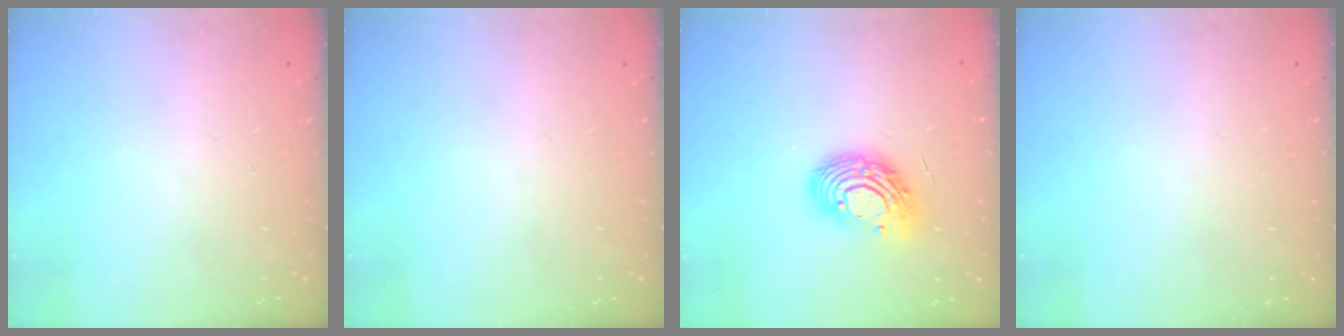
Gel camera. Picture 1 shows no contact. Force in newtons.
{"total": 0.0}
{"total": 12.1, "press": 12.0, "slide": 1.0}
{"total": 0.0}